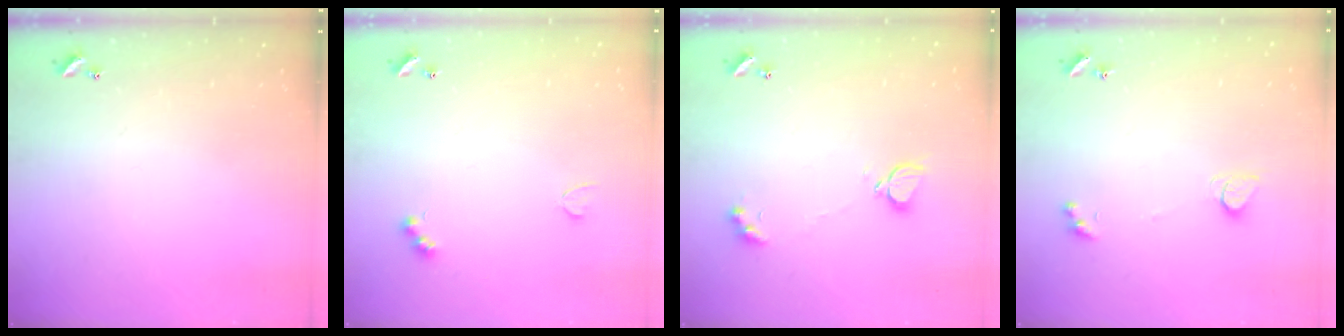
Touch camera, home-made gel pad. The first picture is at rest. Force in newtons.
{"total": 4.1, "press": 4.1, "slide": 0.6}
{"total": 2.5, "press": 2.4, "slide": 0.5}
{"total": 2.6, "press": 2.6, "slide": 0.5}